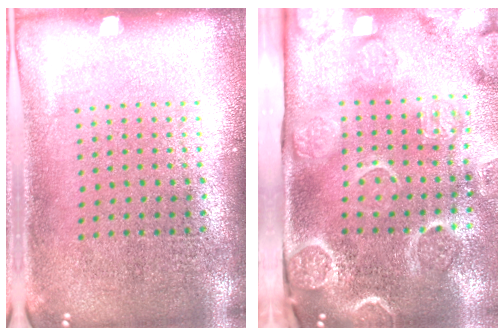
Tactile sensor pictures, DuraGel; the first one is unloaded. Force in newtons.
{"total": 4.3, "press": 3.4, "slide": 2.6}